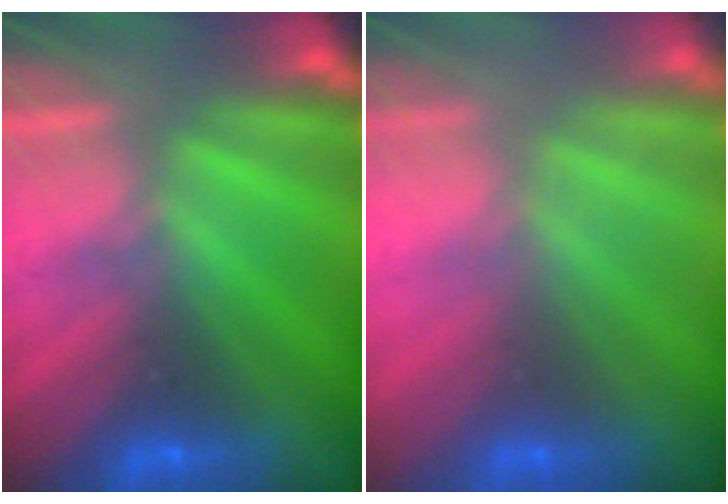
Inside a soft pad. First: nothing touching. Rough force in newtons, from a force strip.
{"total": 2.5}